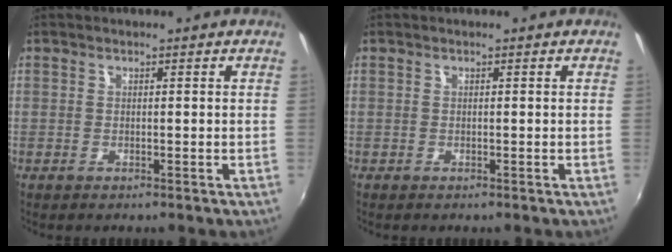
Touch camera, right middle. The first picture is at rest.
{"total": 0.0}